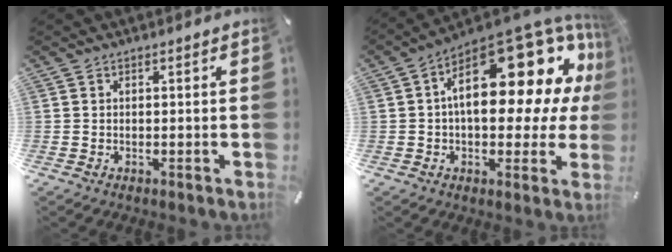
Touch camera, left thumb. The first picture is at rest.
{"total": 24.5, "force": [8.1, 12.3, 19.5], "torque": [-0.253, -0.068, 0.139]}